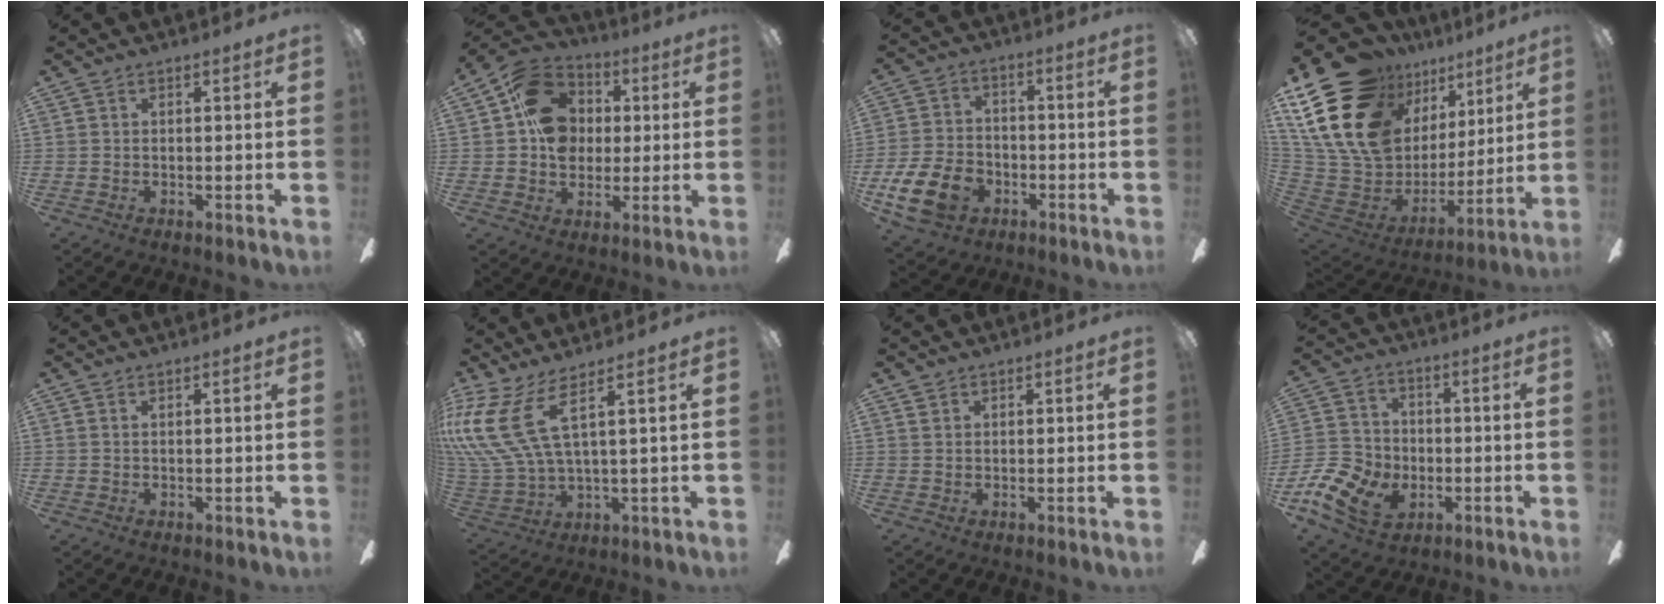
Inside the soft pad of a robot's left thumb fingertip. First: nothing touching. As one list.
[{"total": 15.1, "force": [2.3, 12.6, 8.1], "torque": [-0.152, 0.019, 0.048]}, {"total": 13.6, "force": [-6.2, 9.4, 7.7], "torque": [-0.173, 0.043, -0.114]}, {"total": 23.4, "force": [12.7, 15.0, 12.7], "torque": [-0.285, -0.089, 0.252]}, {"total": 0.6, "force": [0.3, 0.2, 0.5], "torque": [-0.009, 0.003, 0.005]}, {"total": 16.7, "force": [7.7, 6.9, 13.1], "torque": [-0.301, -0.035, 0.133]}, {"total": 1.0, "force": [0.9, 0.6, 0.0], "torque": [-0.001, 0.001, 0.017]}, {"total": 12.9, "force": [-5.1, 9.6, 6.9], "torque": [-0.170, 0.035, -0.092]}]